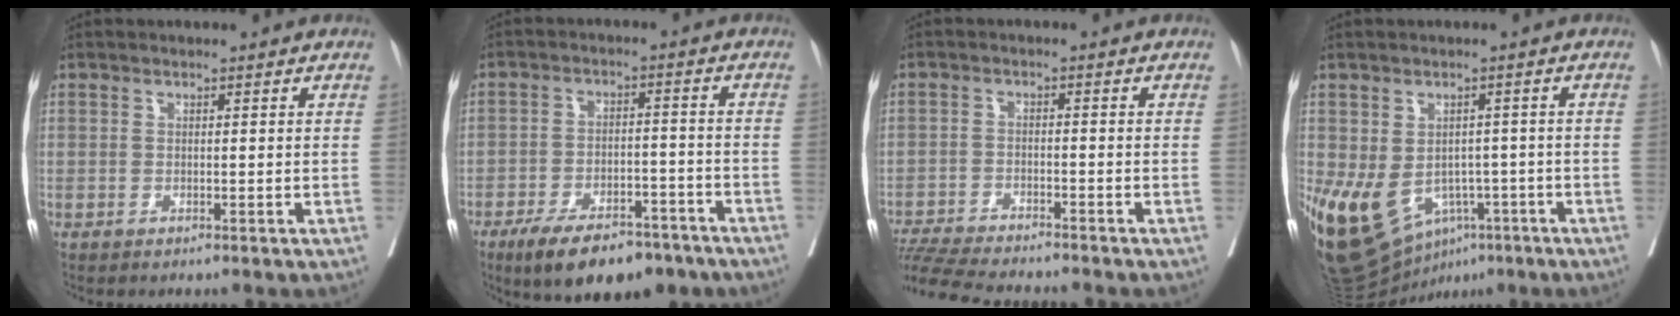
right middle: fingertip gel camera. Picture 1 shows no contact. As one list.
[{"total": 13.3, "force": [-9.8, 5.1, 7.3], "torque": [-0.104, 0.002, -0.152]}, {"total": 11.8, "force": [-10.9, 0.5, 4.7], "torque": [-0.079, -0.014, -0.174]}, {"total": 14.2, "force": [-6.1, 9.8, 8.2], "torque": [-0.167, 0.000, -0.078]}]